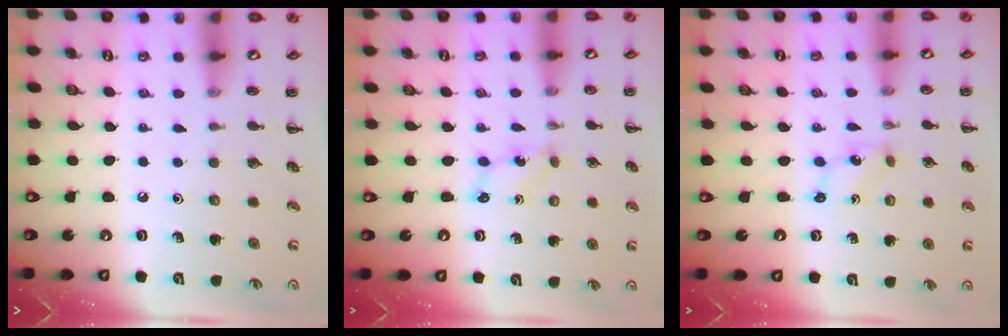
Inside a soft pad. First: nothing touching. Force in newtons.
{"total": 2.7, "press": 2.6, "slide": 0.8}
{"total": 1.0, "press": 0.9, "slide": 0.3}